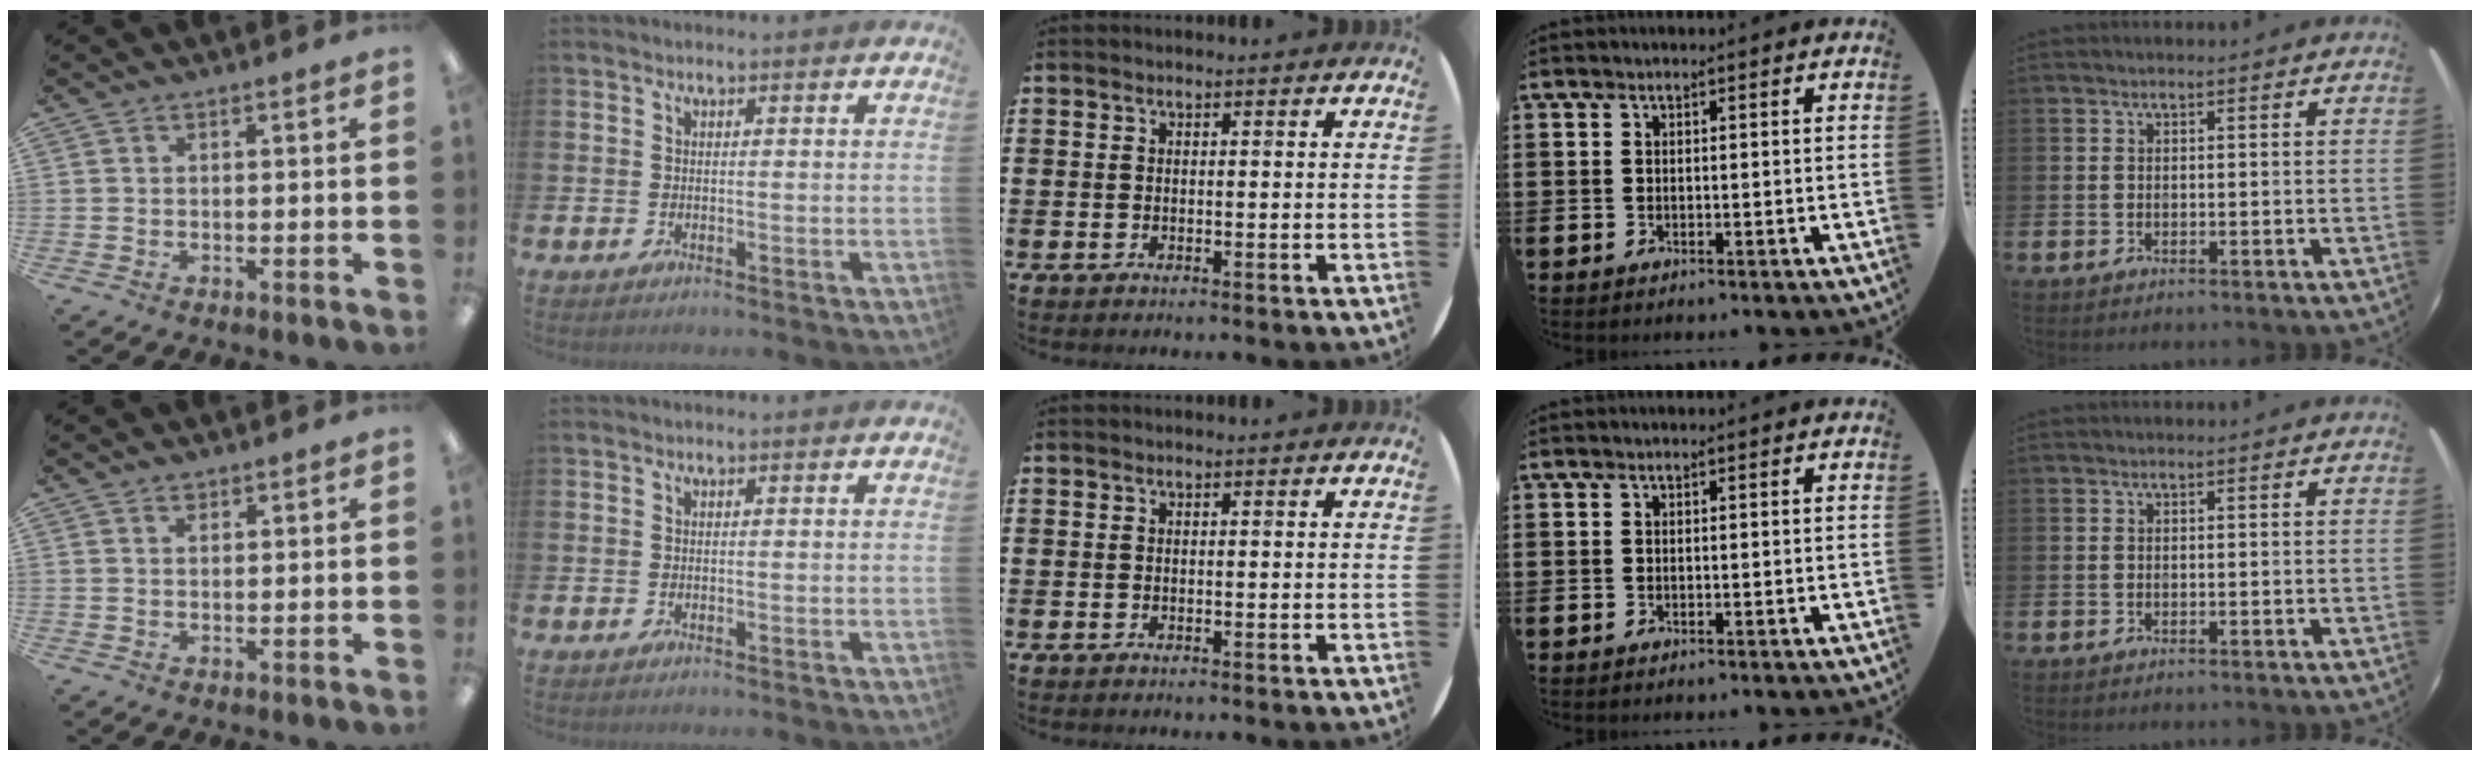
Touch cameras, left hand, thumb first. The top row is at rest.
{"thumb": {"total": 1.2, "force": [0.9, 0.5, 0.5], "torque": [-0.004, -0.003, 0.016]}}